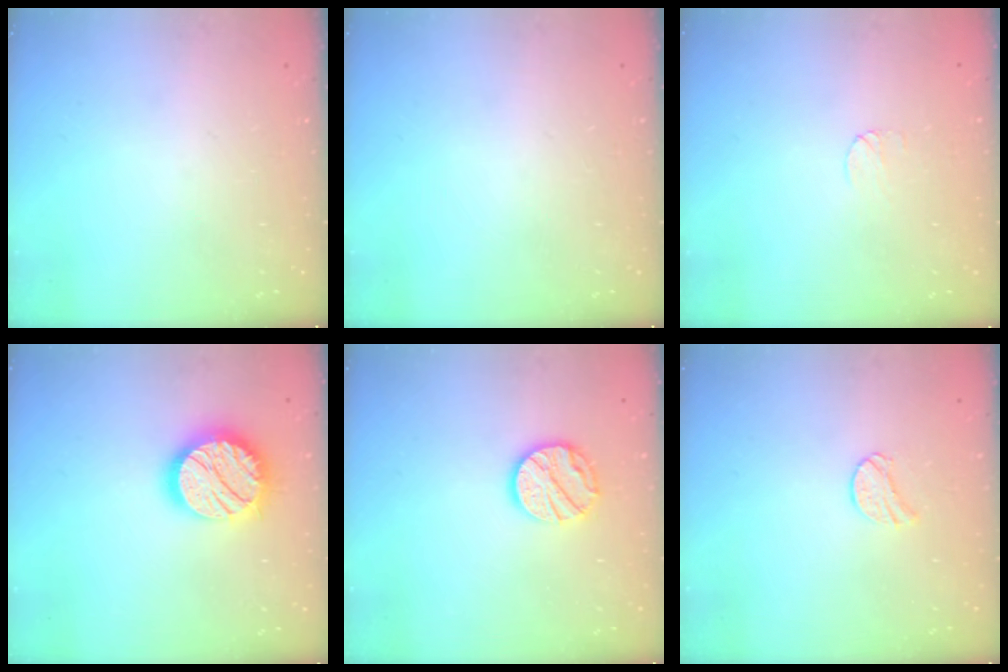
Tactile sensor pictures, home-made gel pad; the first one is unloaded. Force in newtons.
{"total": 0.0}
{"total": 4.9, "press": 4.8, "slide": 0.4}
{"total": 18.2, "press": 18.1, "slide": 1.4}
{"total": 11.7, "press": 11.7, "slide": 0.8}
{"total": 8.2, "press": 8.1, "slide": 0.7}